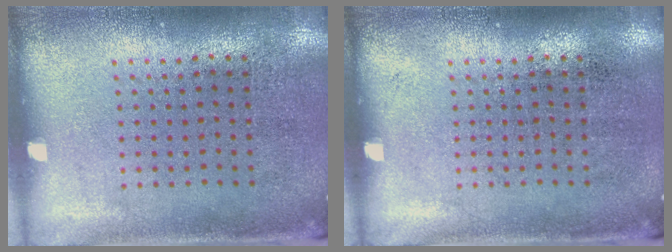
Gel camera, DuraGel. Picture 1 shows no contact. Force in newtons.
{"total": 0.0}